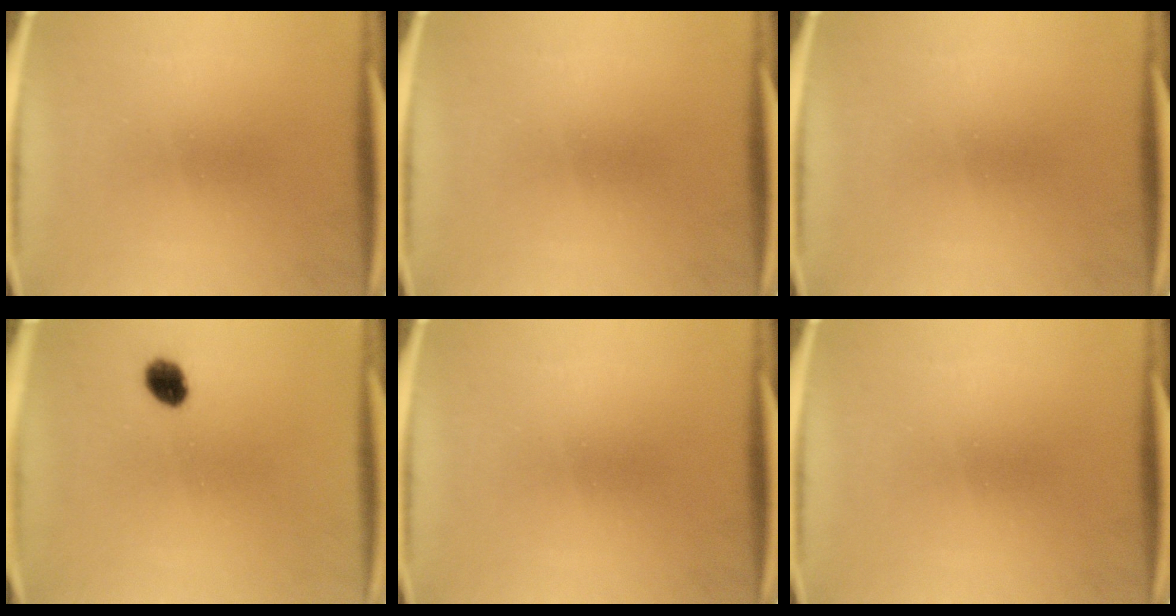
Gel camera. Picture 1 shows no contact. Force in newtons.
{"total": 0.0}
{"total": 0.0}
{"total": 4.2}
{"total": 0.0}
{"total": 0.0}